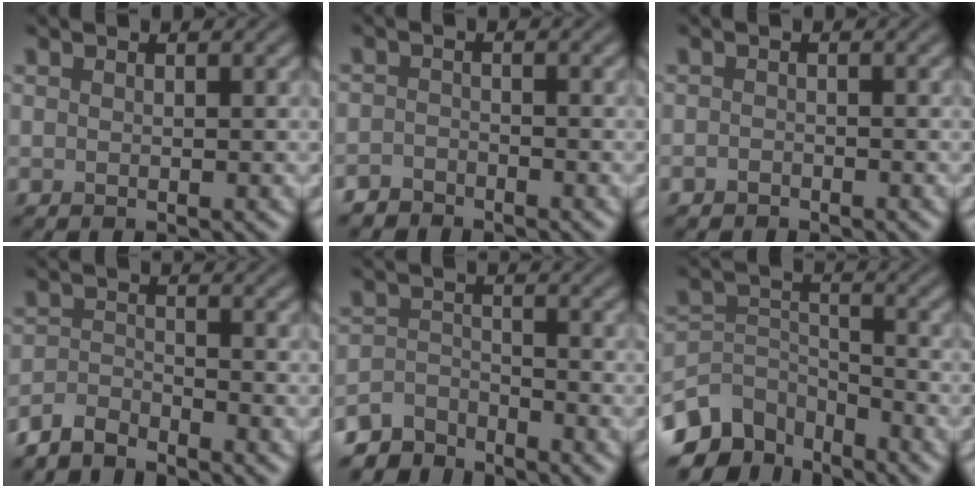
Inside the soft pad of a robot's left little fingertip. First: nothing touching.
{"total": 2.0, "force": [-1.8, 0.7, 0.0], "torque": [0.003, 0.001, -0.040]}
{"total": 0.8, "force": [-0.7, 0.4, 0.1], "torque": [0.000, -0.002, -0.013]}
{"total": 2.7, "force": [-2.6, 0.5, 0.5], "torque": [-0.012, -0.001, -0.061]}
{"total": 4.2, "force": [-4.0, 1.2, 0.3], "torque": [-0.002, 0.000, -0.083]}
{"total": 7.1, "force": [-5.5, 3.8, 2.5], "torque": [-0.040, -0.015, -0.116]}